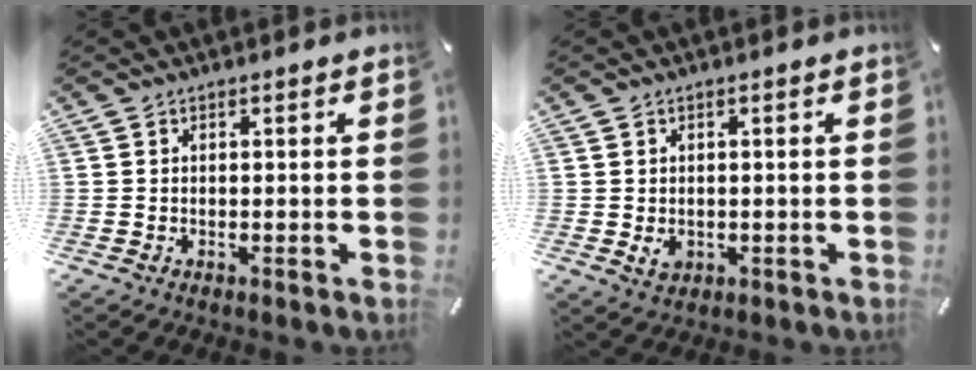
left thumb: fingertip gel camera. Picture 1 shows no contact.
{"total": 2.3, "force": [-0.3, 2.1, 1.0], "torque": [-0.018, -0.003, -0.007]}